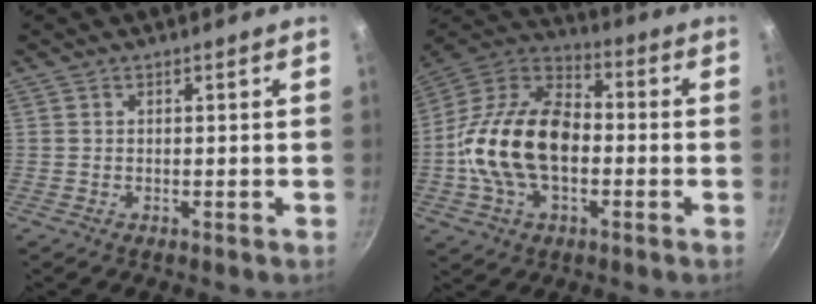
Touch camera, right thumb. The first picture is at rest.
{"total": 20.5, "force": [-2.4, 13.0, 15.7], "torque": [-0.264, 0.039, -0.057]}